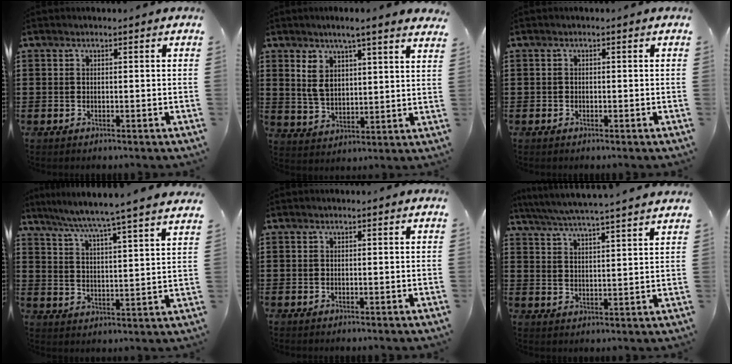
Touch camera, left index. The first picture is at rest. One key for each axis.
{"total": 5.8, "fx": 4.0, "fy": 1.4, "fz": 4.0, "tx": -0.090, "ty": -0.012, "tz": 0.068}
{"total": 0.6, "fx": -0.4, "fy": 0.4, "fz": 0.1, "tx": -0.003, "ty": 0.001, "tz": -0.009}
{"total": 5.7, "fx": 5.0, "fy": -1.6, "fz": 2.2, "tx": -0.065, "ty": -0.043, "tz": 0.076}
{"total": 0.0}
{"total": 4.8, "fx": 4.5, "fy": -0.7, "fz": 1.5, "tx": -0.046, "ty": -0.030, "tz": 0.076}